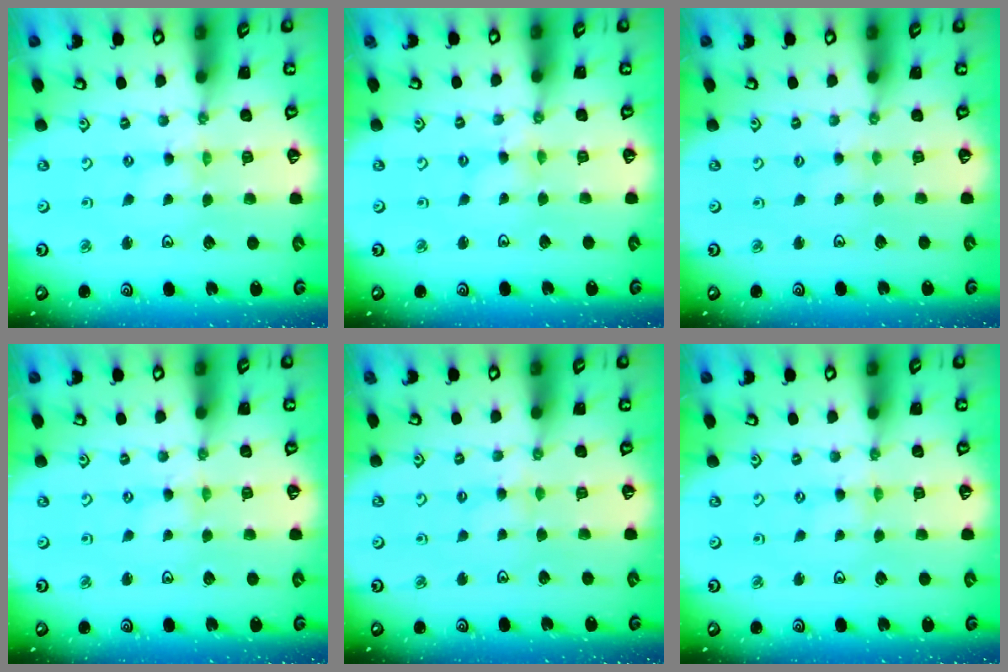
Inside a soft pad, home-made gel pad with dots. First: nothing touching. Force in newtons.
{"total": 1.9, "press": 1.9, "slide": 0.3}
{"total": 0.9, "press": 0.9, "slide": 0.1}
{"total": 0.0}
{"total": 2.4, "press": 2.4, "slide": 0.5}
{"total": 0.9, "press": 0.9, "slide": 0.3}